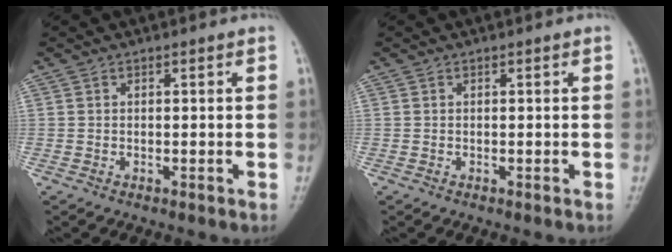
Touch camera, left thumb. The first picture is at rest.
{"total": 0.0}